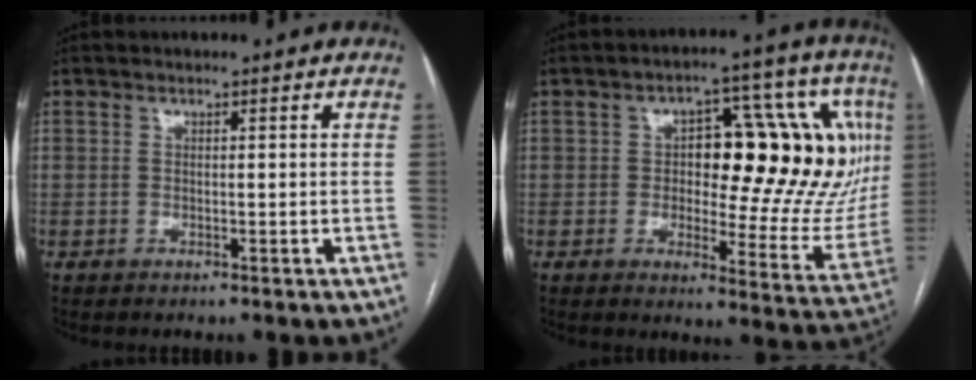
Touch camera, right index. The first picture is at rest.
{"total": 22.3, "force": [3.8, 8.5, 20.2], "torque": [-0.219, 0.037, 0.060]}